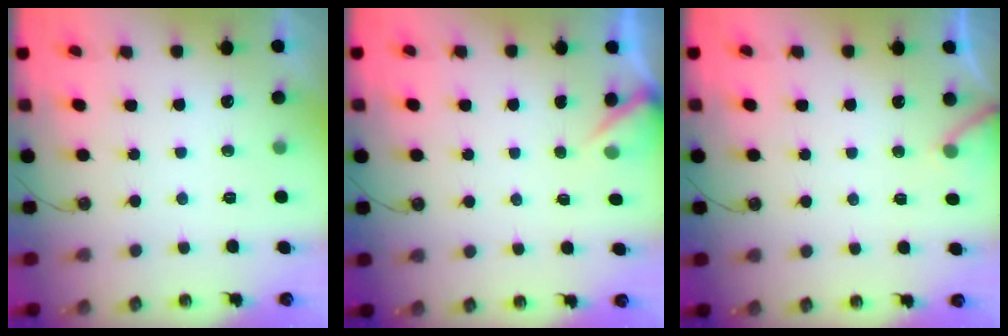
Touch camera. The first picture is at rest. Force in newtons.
{"total": 3.1, "press": 3.1, "slide": 0.3}
{"total": 5.9, "press": 5.9, "slide": 0.3}